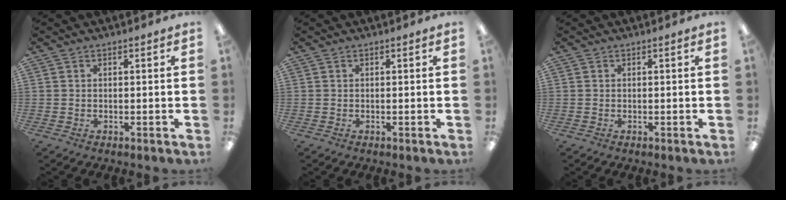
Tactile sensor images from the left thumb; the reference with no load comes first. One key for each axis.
{"total": 0.0}
{"total": 0.0}